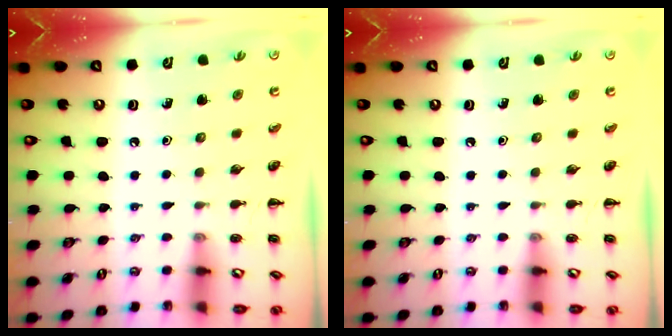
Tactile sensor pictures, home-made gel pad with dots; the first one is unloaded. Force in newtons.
{"total": 0.0}